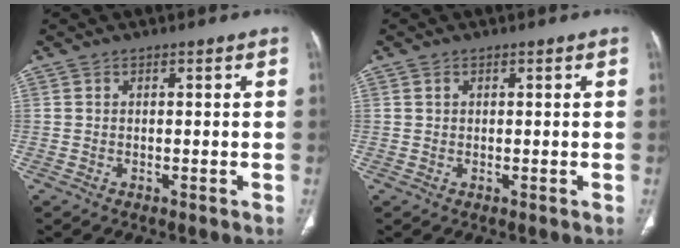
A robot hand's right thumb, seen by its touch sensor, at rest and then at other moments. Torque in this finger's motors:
{"motor_torque": [-0.06, -0.16, -0.36, 0.20, 0.04]}